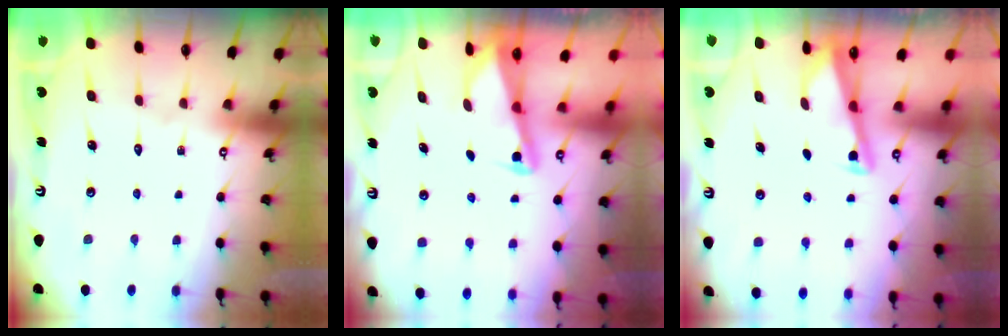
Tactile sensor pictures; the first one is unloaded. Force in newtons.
{"total": 2.1, "press": 2.1, "slide": 0.4}
{"total": 3.0, "press": 3.0, "slide": 0.3}